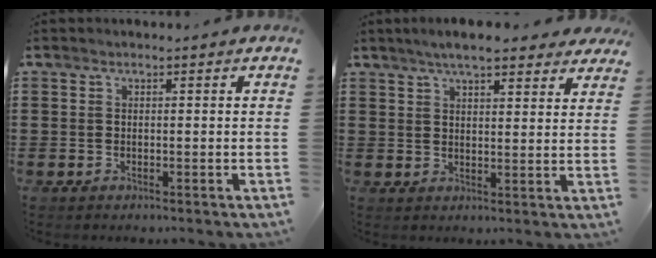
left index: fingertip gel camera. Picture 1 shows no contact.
{"total": 5.8, "force": [5.0, 1.0, 2.8], "torque": [-0.067, -0.004, 0.091]}